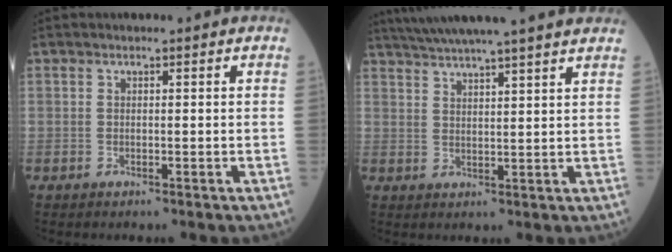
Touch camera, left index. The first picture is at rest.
{"total": 16.4, "force": [14.5, -0.5, 7.6], "torque": [-0.134, 0.018, 0.202]}